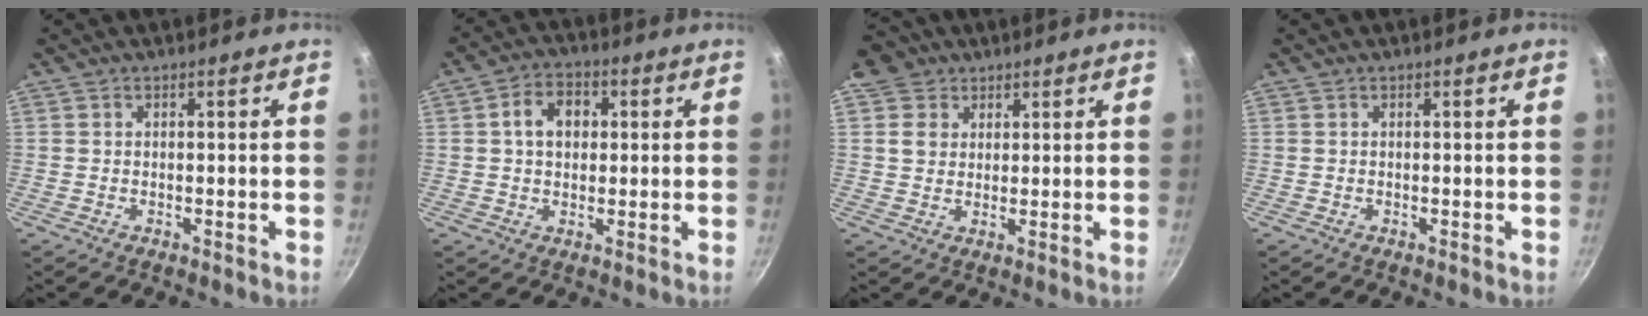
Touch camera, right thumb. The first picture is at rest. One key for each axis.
{"total": 6.9, "fx": 1.2, "fy": 5.2, "fz": 4.3, "tx": -0.048, "ty": 0.012, "tz": 0.010}
{"total": 6.7, "fx": 3.0, "fy": 5.5, "fz": 2.2, "tx": -0.002, "ty": 0.001, "tz": 0.047}
{"total": 0.0}